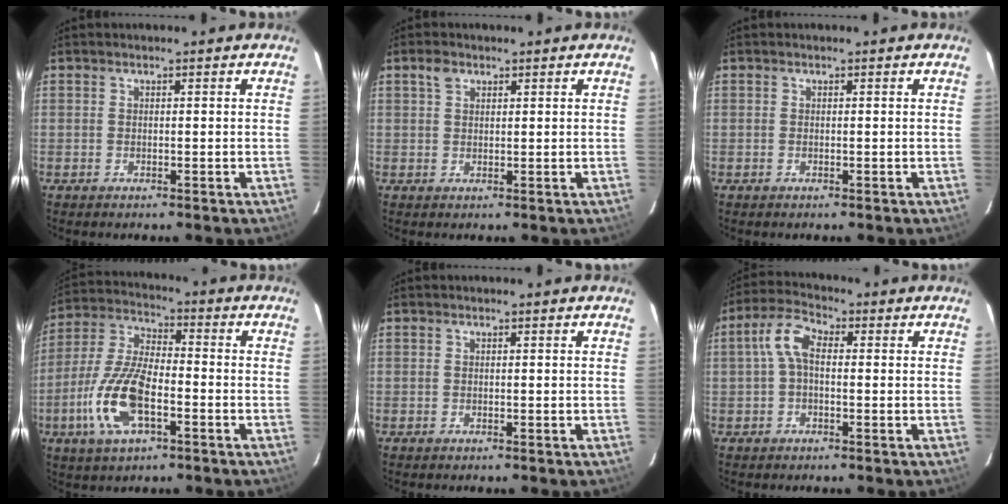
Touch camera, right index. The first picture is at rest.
{"total": 2.2, "force": [1.2, 1.5, 1.1], "torque": [-0.022, 0.008, 0.023]}
{"total": 0.0}
{"total": 14.1, "force": [-5.0, 5.7, 11.9], "torque": [-0.263, -0.004, -0.097]}
{"total": 0.0}
{"total": 5.6, "force": [0.2, 3.1, 4.7], "torque": [-0.100, 0.022, 0.002]}